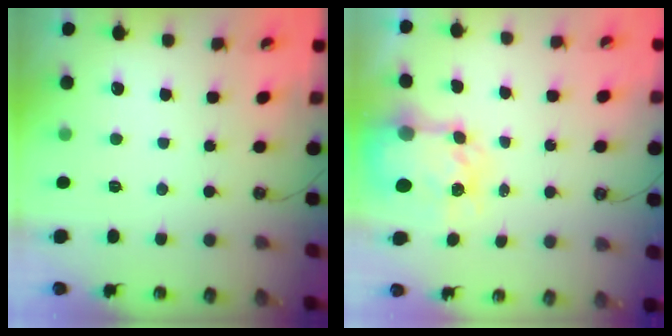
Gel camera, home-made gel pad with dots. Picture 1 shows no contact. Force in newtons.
{"total": 6.0, "press": 6.0, "slide": 0.6}